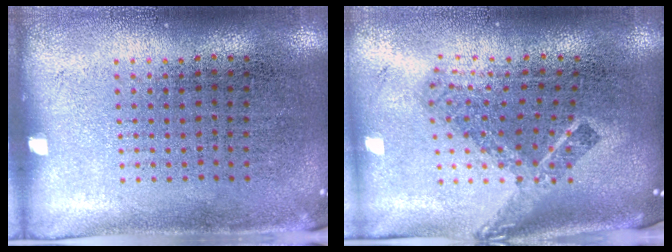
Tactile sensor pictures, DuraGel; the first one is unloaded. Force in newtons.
{"total": 2.4, "press": 1.6, "slide": 1.8}